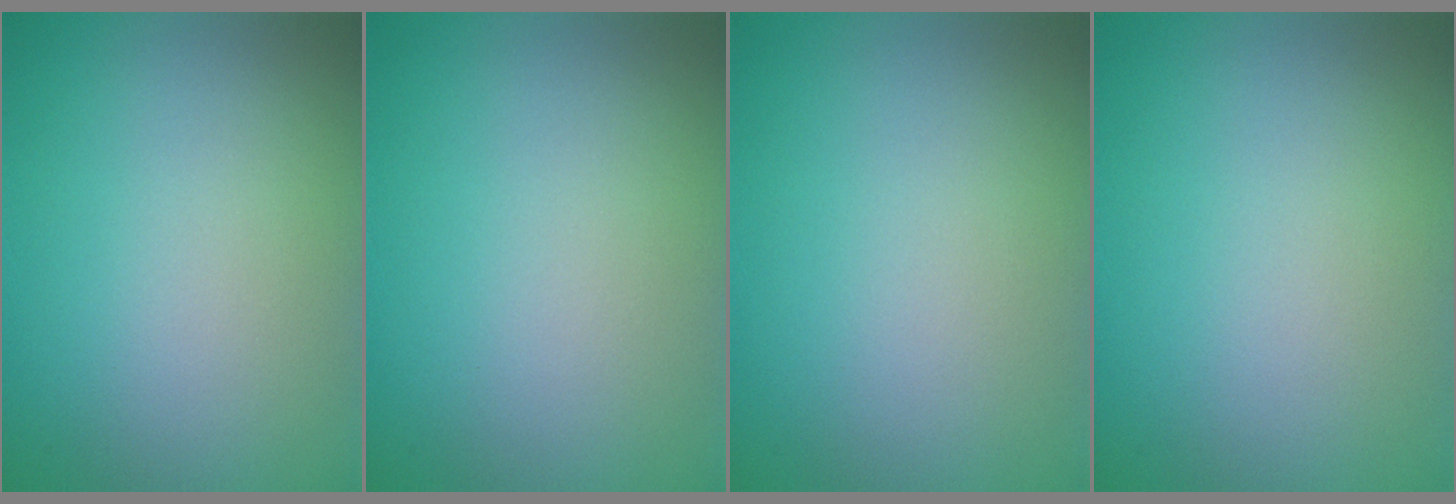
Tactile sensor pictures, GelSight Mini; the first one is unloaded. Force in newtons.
{"total": 0.0}
{"total": 0.0}
{"total": 0.0}